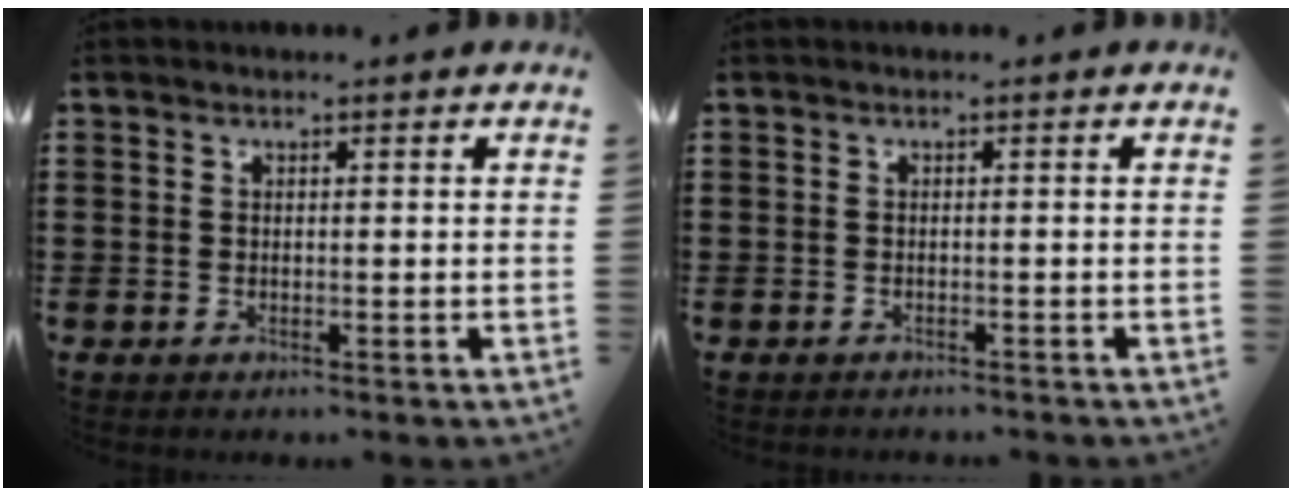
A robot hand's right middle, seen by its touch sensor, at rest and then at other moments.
{"total": 0.7, "force": [-0.7, 0.1, 0.0], "torque": [-0.002, 0.001, -0.016]}